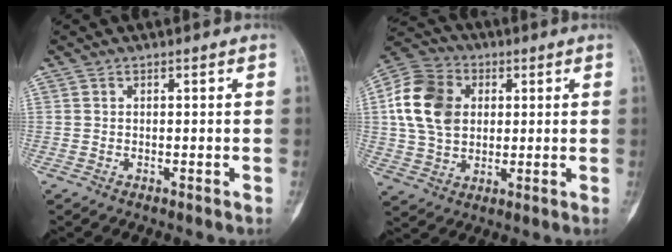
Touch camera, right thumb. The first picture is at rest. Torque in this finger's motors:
{"motor_torque": [1.28, 1.15, 0.53, -0.59, 0.24]}